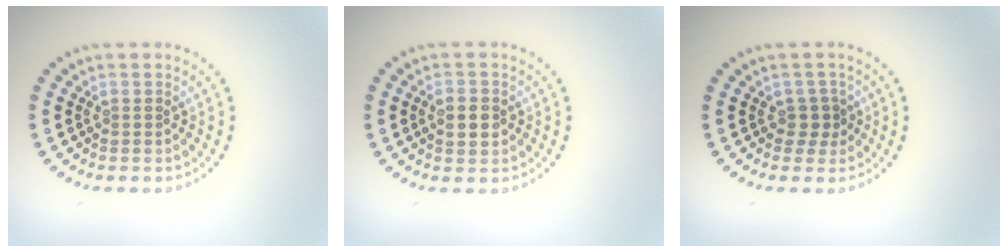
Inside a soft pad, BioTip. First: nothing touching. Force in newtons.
{"total": 2.6, "press": 2.6, "slide": 0.1}
{"total": 1.7, "press": 1.4, "slide": 1.0}